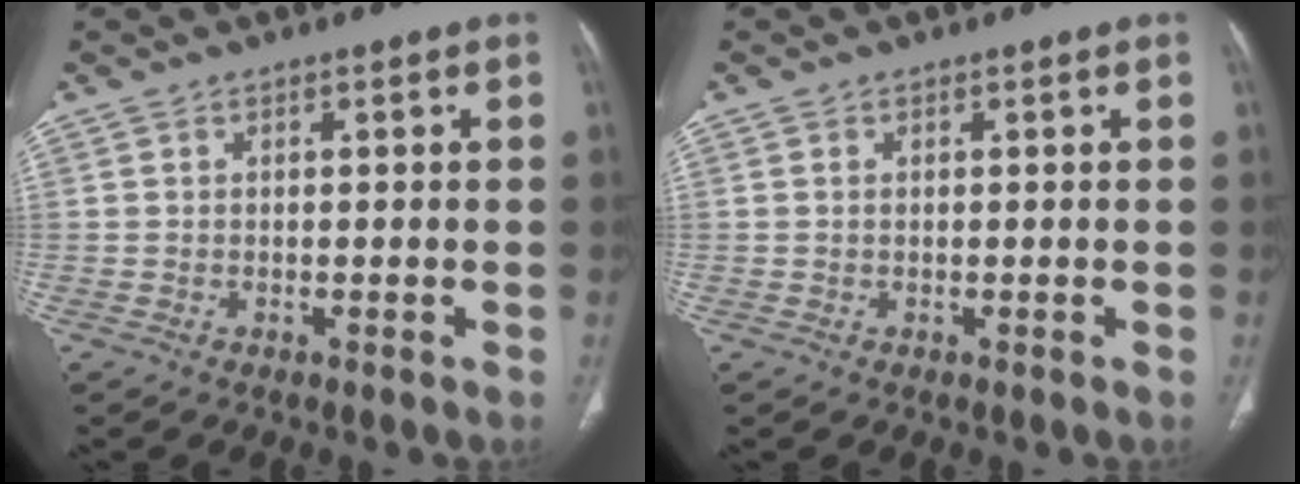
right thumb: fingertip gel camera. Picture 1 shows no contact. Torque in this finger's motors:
{"motor_torque": [0.61, 0.24, -0.35, -0.10, 0.03]}